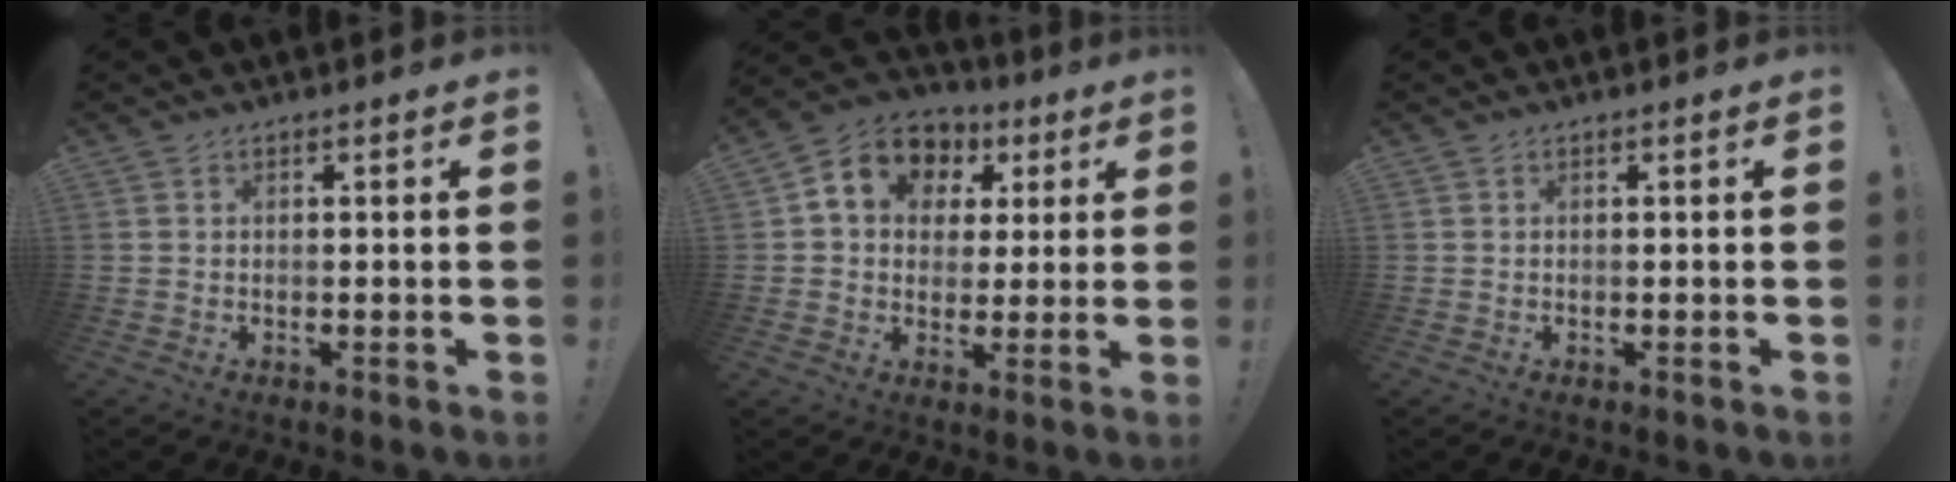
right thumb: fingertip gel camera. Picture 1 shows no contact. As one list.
[{"total": 11.5, "force": [4.0, 9.5, 5.2], "torque": [-0.076, -0.011, 0.078]}, {"total": 0.0}]